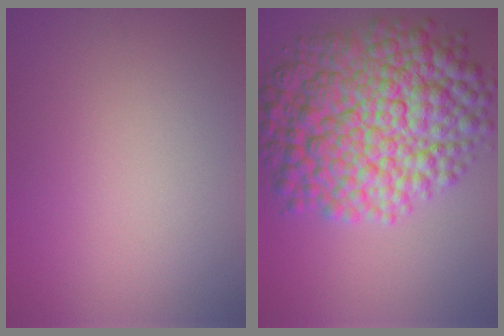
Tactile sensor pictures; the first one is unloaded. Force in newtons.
{"total": 13.2, "press": 13.2, "slide": 0.1}